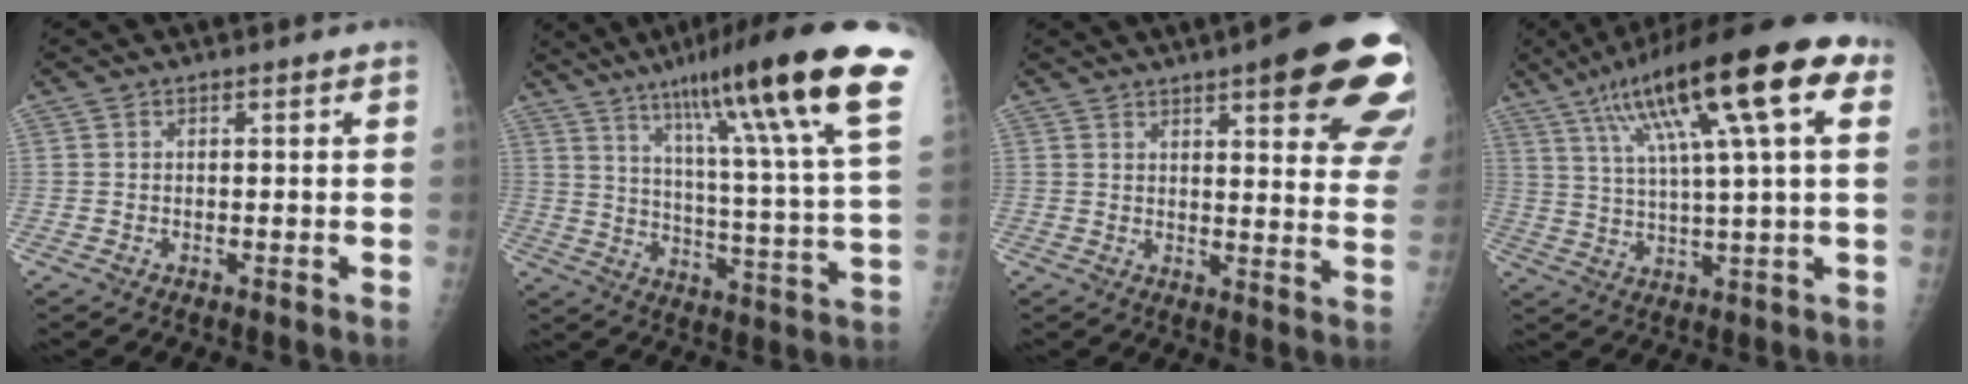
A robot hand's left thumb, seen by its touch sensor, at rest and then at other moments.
{"total": 28.4, "force": [16.6, 2.7, 22.8], "torque": [-0.328, -0.044, 0.246]}
{"total": 21.6, "force": [11.8, 5.3, 17.3], "torque": [-0.174, -0.033, 0.135]}
{"total": 22.6, "force": [9.8, 4.9, 19.8], "torque": [-0.316, 0.012, 0.155]}